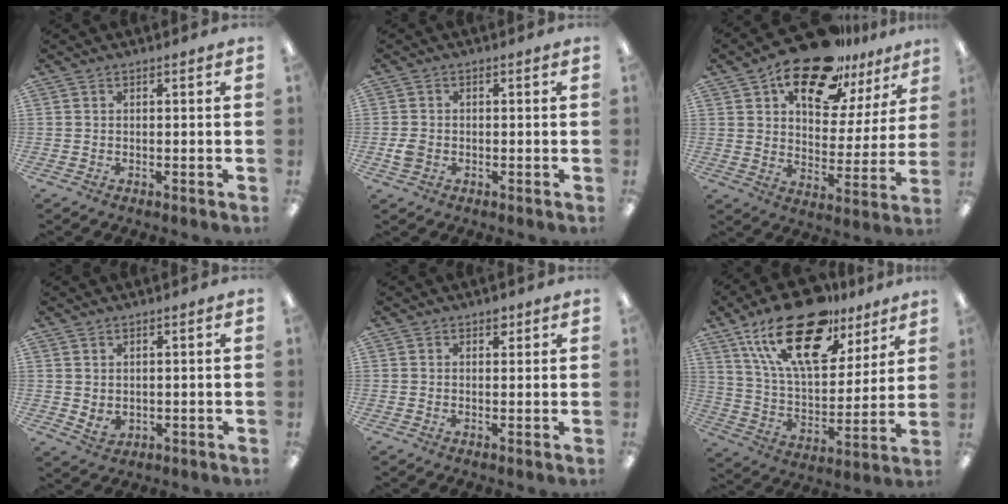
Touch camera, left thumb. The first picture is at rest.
{"total": 2.7, "force": [-0.6, 2.2, 1.5], "torque": [-0.017, 0.001, -0.013]}
{"total": 18.8, "force": [13.8, 8.4, 9.7], "torque": [-0.158, -0.081, 0.237]}
{"total": 2.5, "force": [1.5, 1.6, 1.0], "torque": [-0.006, -0.012, 0.026]}
{"total": 1.8, "force": [1.3, 1.1, 0.8], "torque": [0.000, -0.005, 0.019]}
{"total": 24.7, "force": [15.3, 11.2, 15.9], "torque": [-0.292, -0.077, 0.263]}